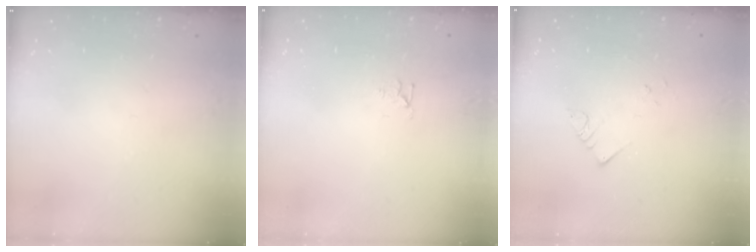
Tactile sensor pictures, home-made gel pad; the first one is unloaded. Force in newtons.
{"total": 3.3, "press": 3.3, "slide": 0.2}
{"total": 2.9, "press": 2.9, "slide": 0.4}